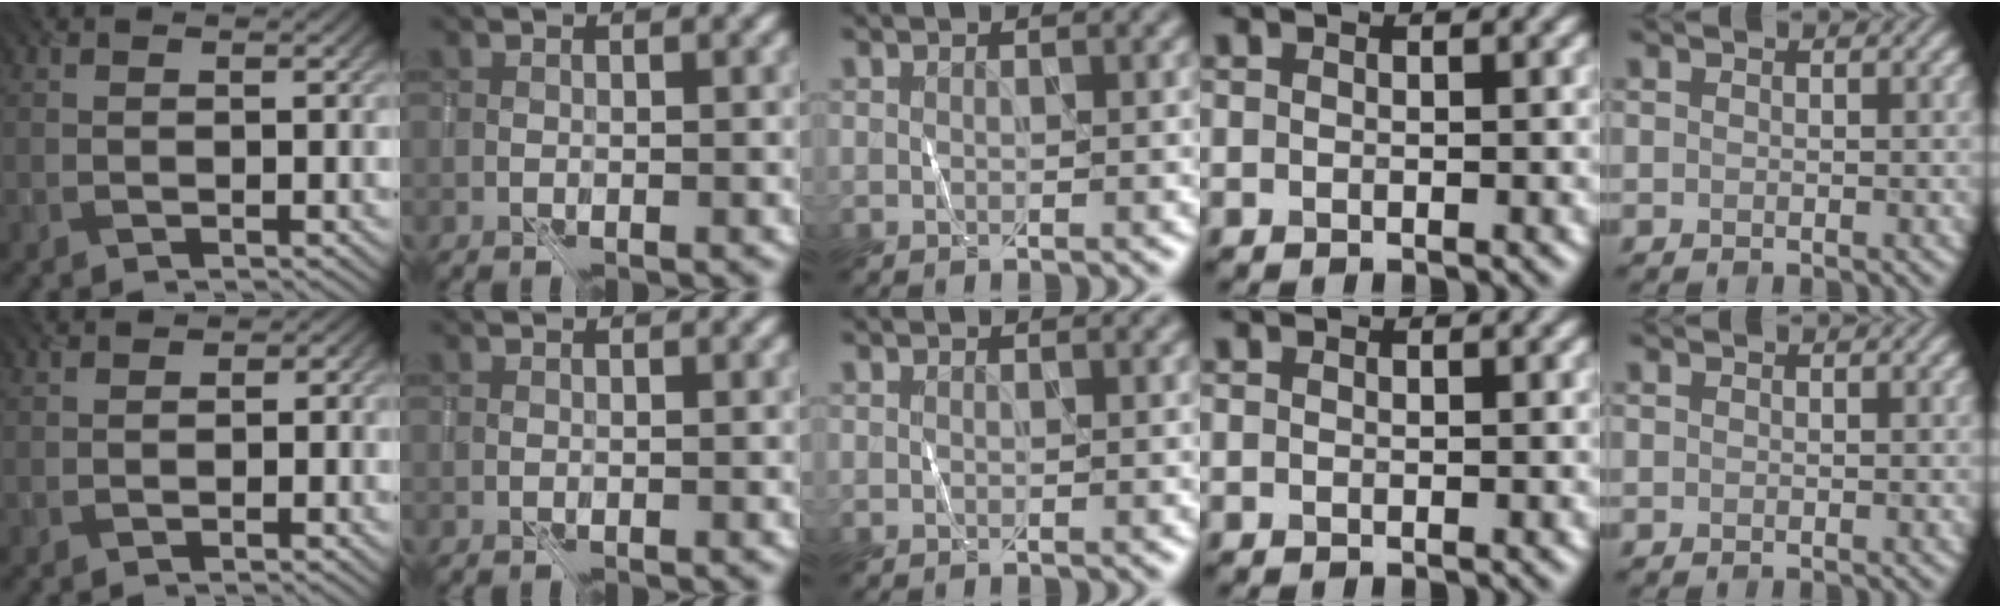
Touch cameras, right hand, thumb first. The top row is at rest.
{"thumb": {"total": 2.0, "force": [-1.0, 1.6, 0.7], "torque": [-0.002, -0.008, -0.012]}}